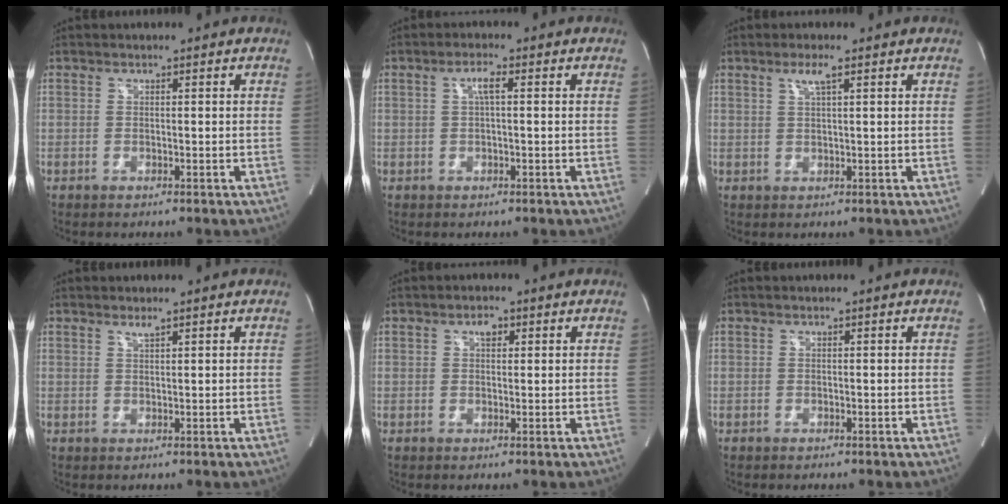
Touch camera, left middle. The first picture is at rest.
{"total": 2.5, "force": [0.6, 0.2, 2.4], "torque": [-0.050, 0.002, 0.011]}
{"total": 2.5, "force": [1.4, 0.0, 2.1], "torque": [-0.048, -0.001, 0.028]}
{"total": 1.1, "force": [0.9, -0.1, 0.6], "torque": [-0.016, -0.005, 0.020]}
{"total": 1.9, "force": [0.9, 0.8, 1.4], "torque": [-0.027, 0.003, 0.015]}
{"total": 0.0}